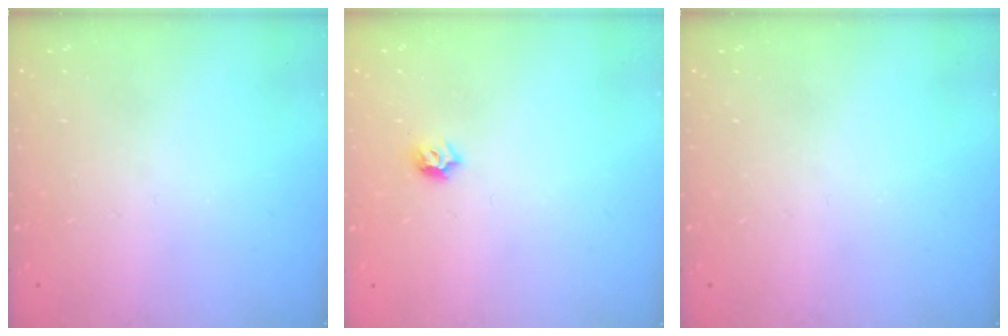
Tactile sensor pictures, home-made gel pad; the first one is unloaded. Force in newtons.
{"total": 4.0, "press": 3.9, "slide": 0.8}
{"total": 0.0}